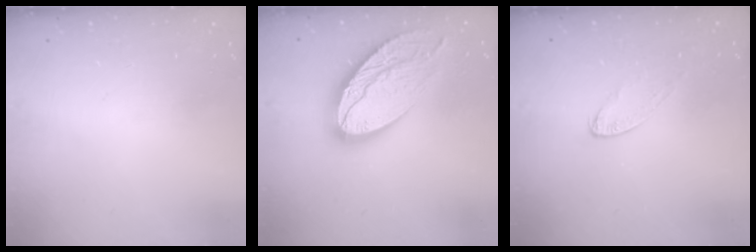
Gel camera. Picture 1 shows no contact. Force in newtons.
{"total": 18.1, "press": 18.1, "slide": 1.2}
{"total": 4.7, "press": 4.7, "slide": 0.5}